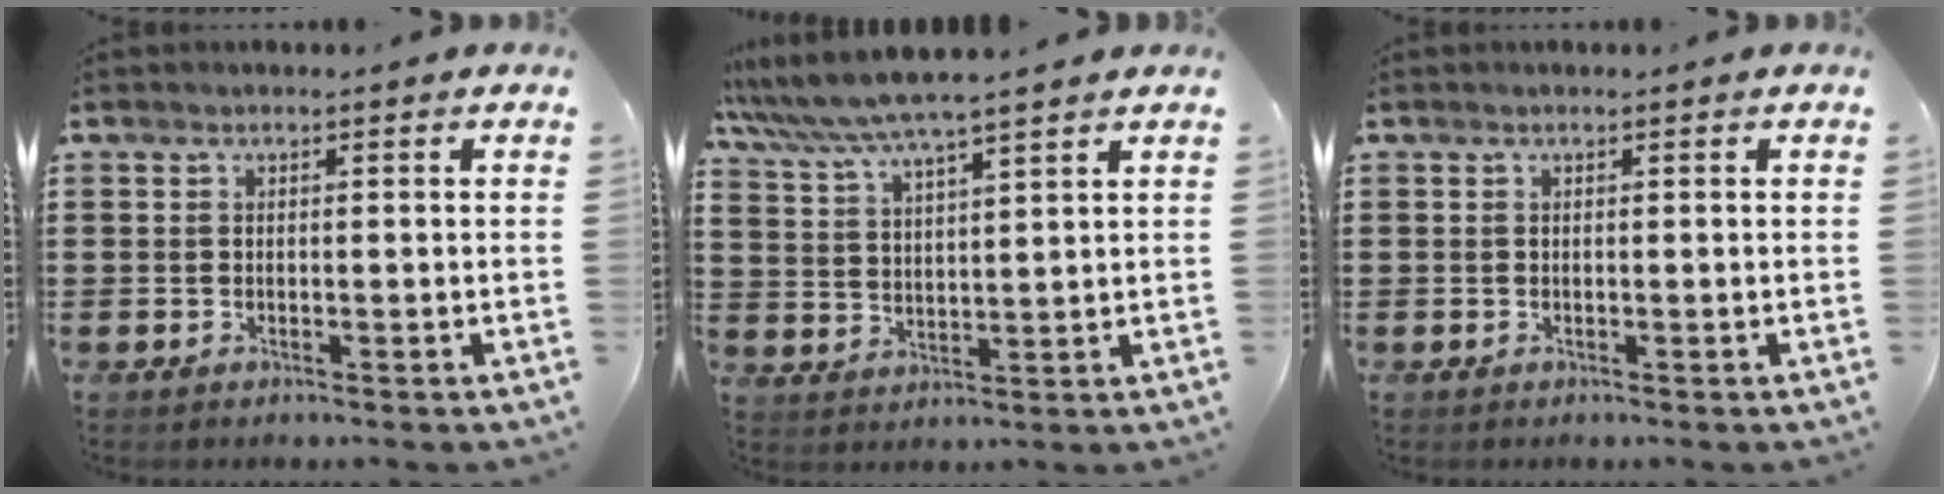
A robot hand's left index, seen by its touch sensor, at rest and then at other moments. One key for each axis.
{"total": 5.9, "fx": 5.3, "fy": 0.0, "fz": 2.6, "tx": -0.069, "ty": -0.025, "tz": 0.091}
{"total": 0.0}